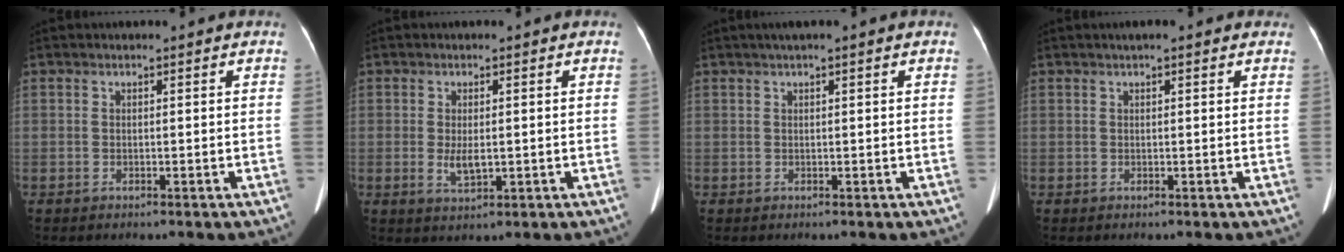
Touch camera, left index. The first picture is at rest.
{"total": 3.1, "force": [-0.2, 1.3, 2.8], "torque": [-0.053, -0.006, 0.001]}
{"total": 1.9, "force": [1.0, 0.0, 1.6], "torque": [-0.032, 0.014, 0.018]}
{"total": 2.3, "force": [1.5, 0.6, 1.7], "torque": [-0.023, 0.018, 0.017]}